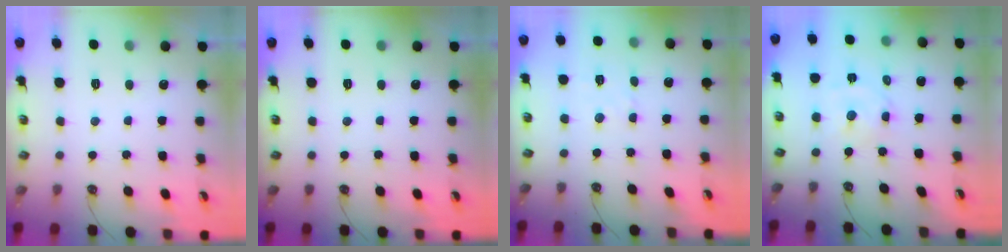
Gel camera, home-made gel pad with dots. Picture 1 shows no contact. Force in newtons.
{"total": 0.0}
{"total": 1.9, "press": 1.9, "slide": 0.3}
{"total": 3.0, "press": 3.0, "slide": 0.3}